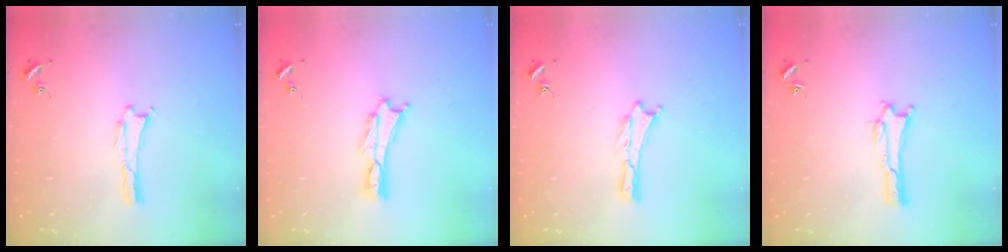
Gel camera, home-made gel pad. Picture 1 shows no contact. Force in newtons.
{"total": 0.8, "press": 0.7, "slide": 0.2}
{"total": 0.0}
{"total": 1.3, "press": 1.3, "slide": 0.4}